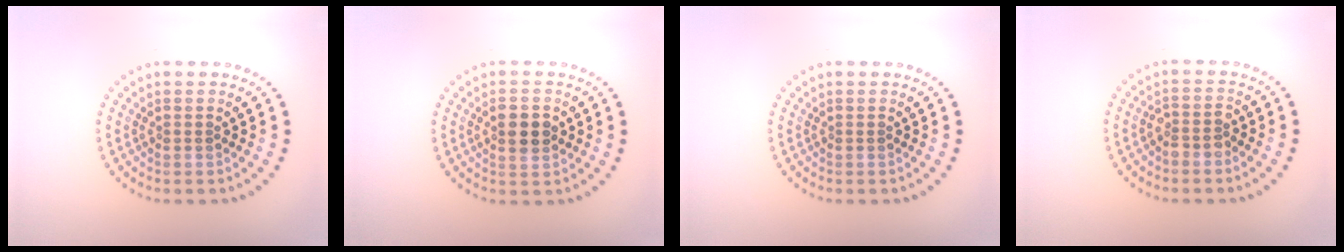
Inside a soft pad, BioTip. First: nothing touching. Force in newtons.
{"total": 2.9, "press": 2.9, "slide": 0.1}
{"total": 0.0}
{"total": 1.7, "press": 1.5, "slide": 0.8}